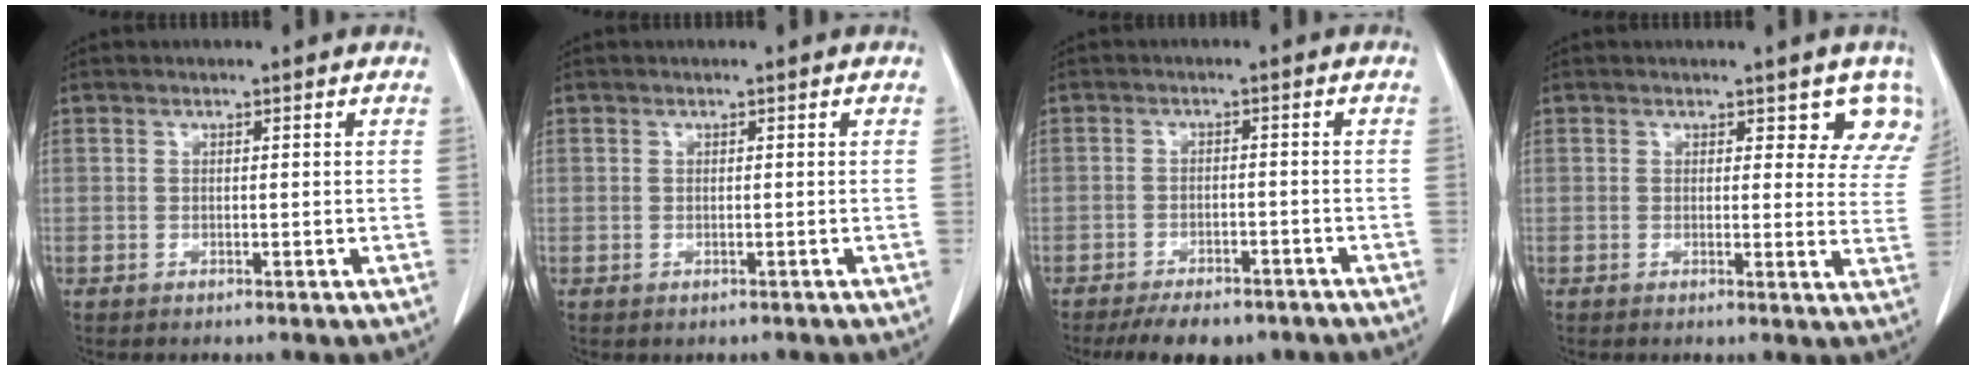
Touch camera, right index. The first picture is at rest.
{"total": 0.8, "force": [-0.3, 0.7, 0.0], "torque": [-0.002, 0.005, -0.003]}
{"total": 8.2, "force": [-6.5, 3.5, 3.6], "torque": [-0.040, 0.001, -0.089]}
{"total": 6.3, "force": [5.2, 3.0, 2.1], "torque": [0.007, -0.018, 0.032]}